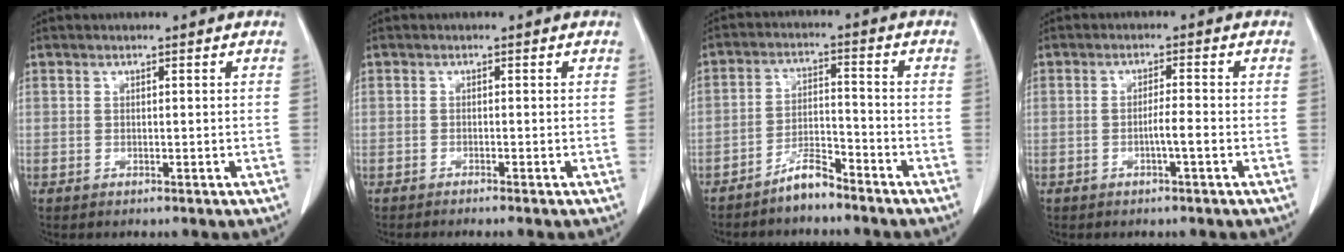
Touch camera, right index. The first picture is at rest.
{"total": 2.2, "force": [-1.8, -0.4, 1.1], "torque": [-0.011, 0.004, -0.025]}
{"total": 5.0, "force": [-4.4, 1.0, 2.2], "torque": [-0.040, 0.001, -0.084]}
{"total": 2.6, "force": [-0.9, -0.1, 2.4], "torque": [-0.039, 0.001, -0.017]}